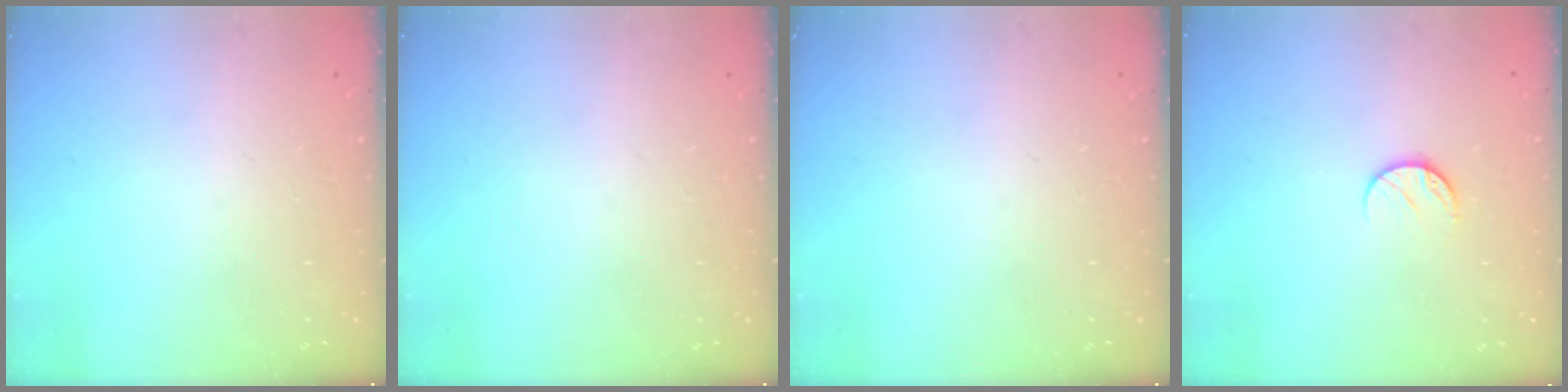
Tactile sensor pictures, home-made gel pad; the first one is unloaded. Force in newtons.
{"total": 0.0}
{"total": 0.0}
{"total": 7.5, "press": 7.4, "slide": 1.1}